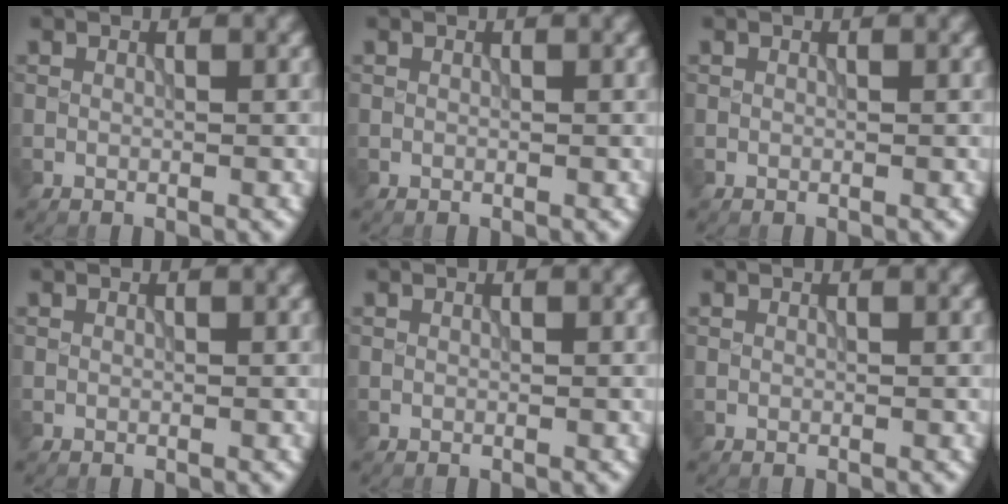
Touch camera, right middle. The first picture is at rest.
{"total": 0.0}
{"total": 0.0}
{"total": 0.0}
{"total": 0.0}
{"total": 0.0}